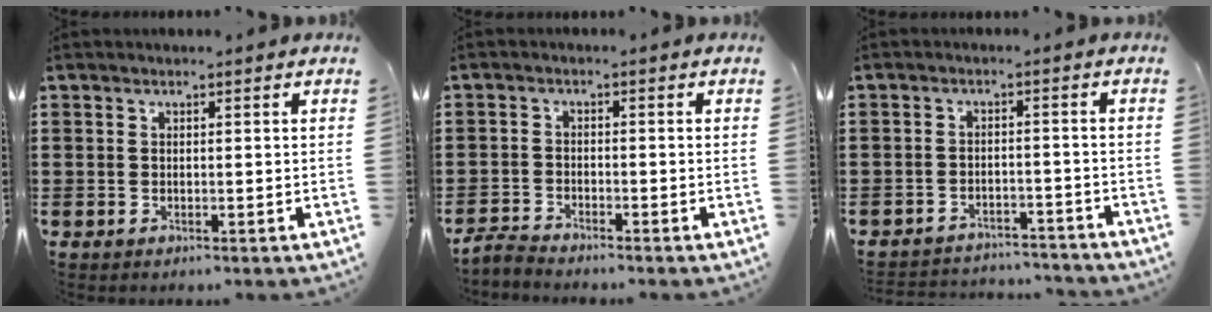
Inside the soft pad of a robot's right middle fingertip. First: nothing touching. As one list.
[{"total": 2.4, "force": [-2.3, 0.2, 0.4], "torque": [-0.018, 0.000, -0.051]}, {"total": 3.2, "force": [-3.1, 0.3, 0.0], "torque": [-0.006, 0.001, -0.068]}]